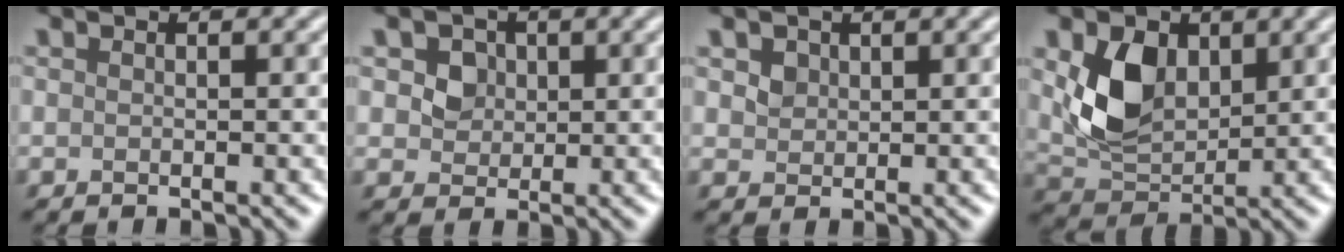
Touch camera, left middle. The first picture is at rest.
{"total": 4.0, "force": [1.7, 3.0, 2.0], "torque": [-0.041, 0.011, 0.024]}
{"total": 1.9, "force": [1.1, 1.4, 0.8], "torque": [-0.024, 0.005, 0.025]}
{"total": 6.2, "force": [1.6, 4.4, 4.1], "torque": [-0.094, -0.002, 0.037]}